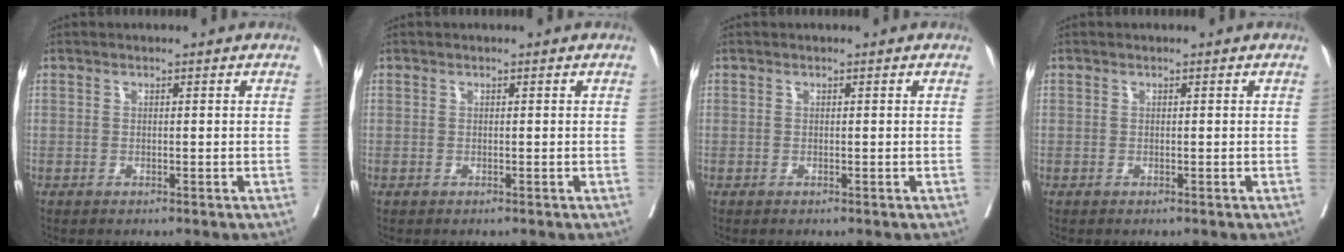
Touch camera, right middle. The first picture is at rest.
{"total": 0.0}
{"total": 0.0}
{"total": 0.0}